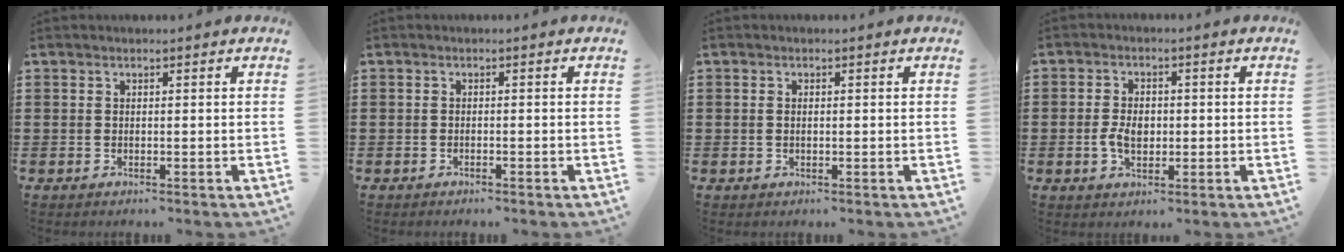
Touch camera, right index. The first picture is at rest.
{"total": 0.6, "force": [-0.6, 0.1, 0.2], "torque": [-0.006, -0.002, -0.012]}
{"total": 0.7, "force": [0.0, 0.3, 0.6], "torque": [-0.014, 0.001, -0.001]}
{"total": 3.8, "force": [-0.5, 2.5, 2.9], "torque": [-0.063, 0.004, -0.012]}